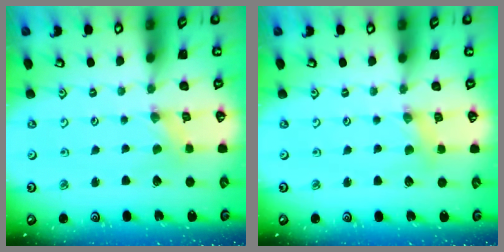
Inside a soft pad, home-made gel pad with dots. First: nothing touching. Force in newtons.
{"total": 1.6, "press": 1.6, "slide": 0.2}